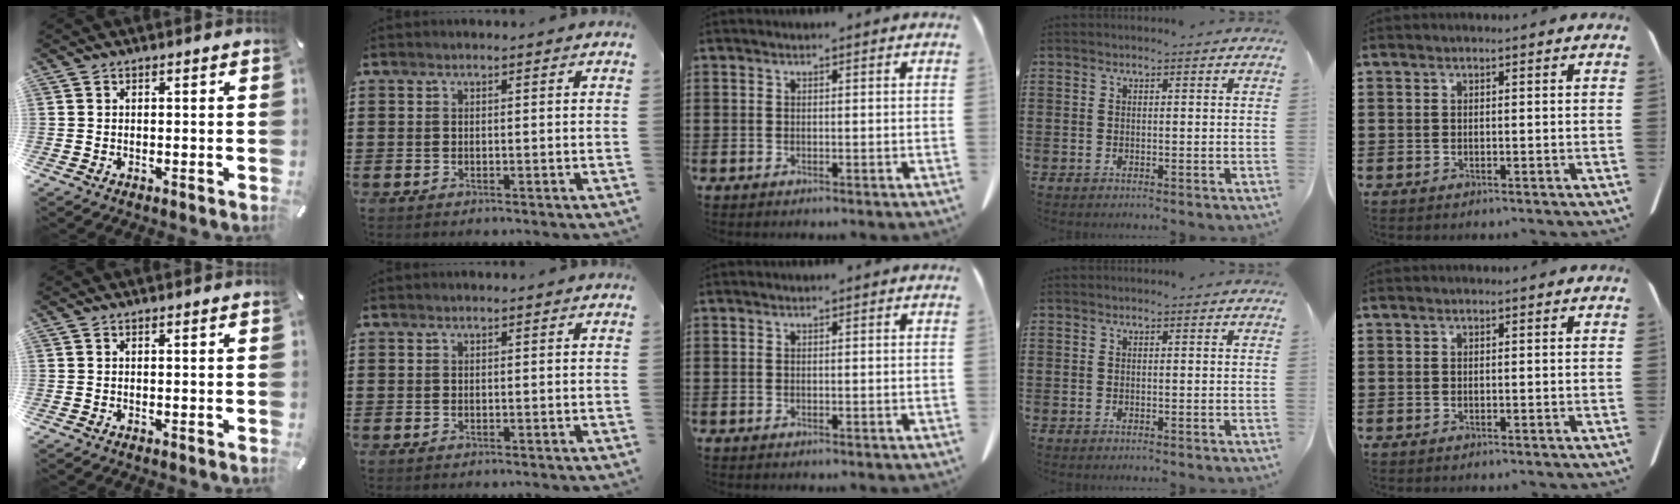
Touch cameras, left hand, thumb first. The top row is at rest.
{}